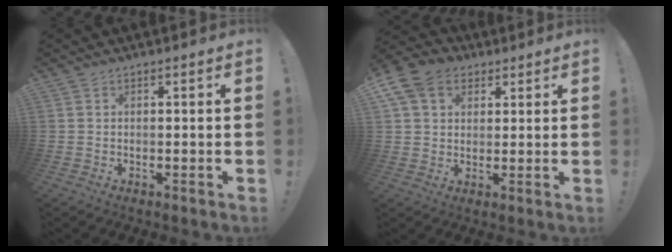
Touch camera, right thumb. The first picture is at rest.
{"total": 11.6, "force": [4.8, 8.9, 5.7], "torque": [-0.108, -0.011, 0.098]}